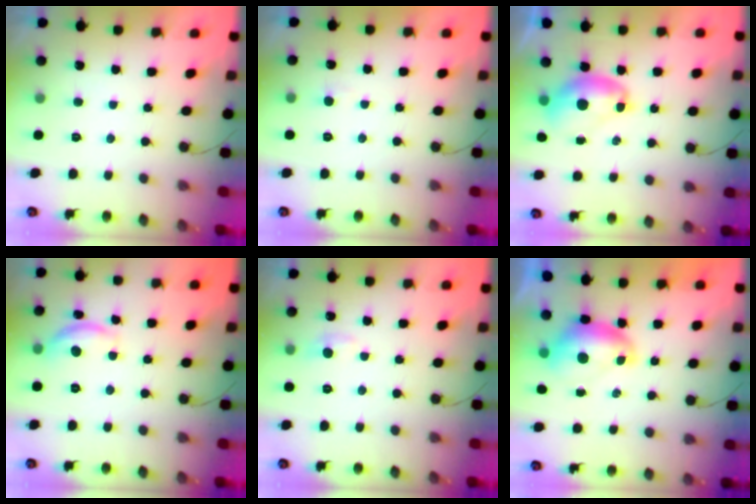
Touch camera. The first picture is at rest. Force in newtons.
{"total": 3.6, "press": 3.6, "slide": 0.4}
{"total": 9.3, "press": 9.3, "slide": 1.1}
{"total": 9.7, "press": 9.7, "slide": 0.7}
{"total": 5.3, "press": 5.2, "slide": 0.7}
{"total": 7.8, "press": 7.8, "slide": 0.9}